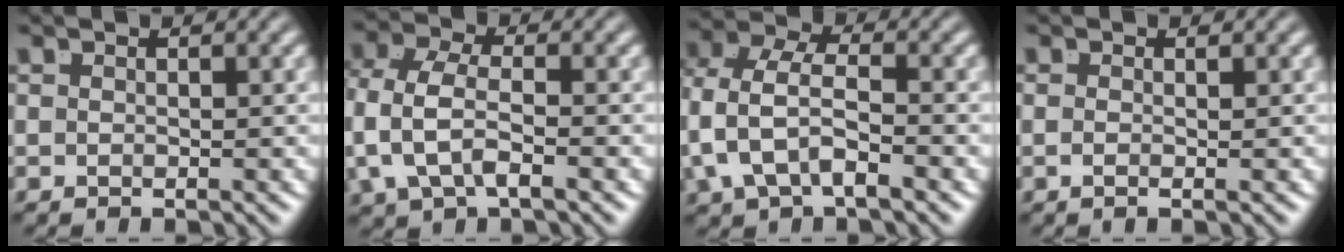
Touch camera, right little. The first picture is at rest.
{"total": 5.4, "force": [-0.6, 3.8, 3.8], "torque": [-0.103, -0.021, -0.002]}
{"total": 6.1, "force": [-0.6, 4.6, 4.0], "torque": [-0.109, -0.024, -0.003]}
{"total": 1.2, "force": [-0.3, -0.6, 1.0], "torque": [-0.015, -0.009, -0.001]}